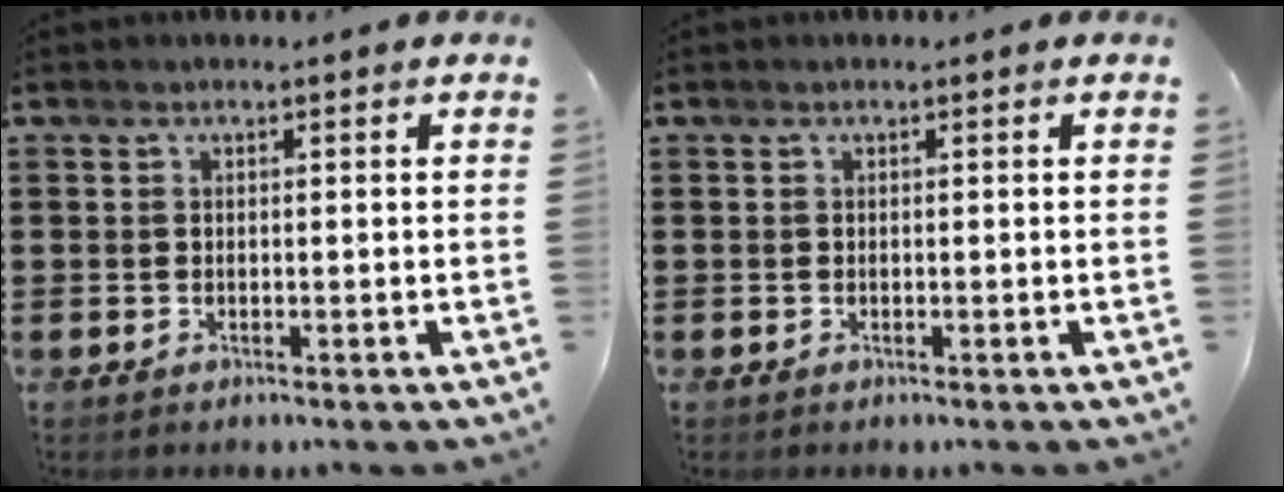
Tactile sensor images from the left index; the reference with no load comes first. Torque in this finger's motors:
{"motor_torque": [0.00, 0.00, 0.00, 0.00]}